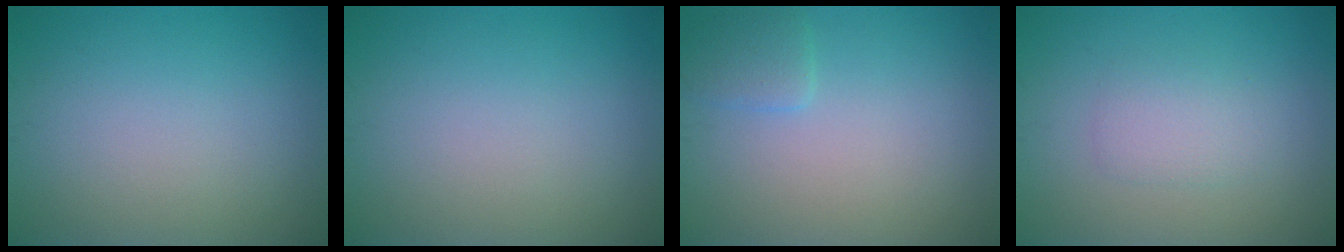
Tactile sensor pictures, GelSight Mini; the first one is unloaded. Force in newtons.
{"total": 0.0}
{"total": 1.6, "press": 1.6, "slide": 0.1}
{"total": 1.9, "press": 1.9, "slide": 0.0}